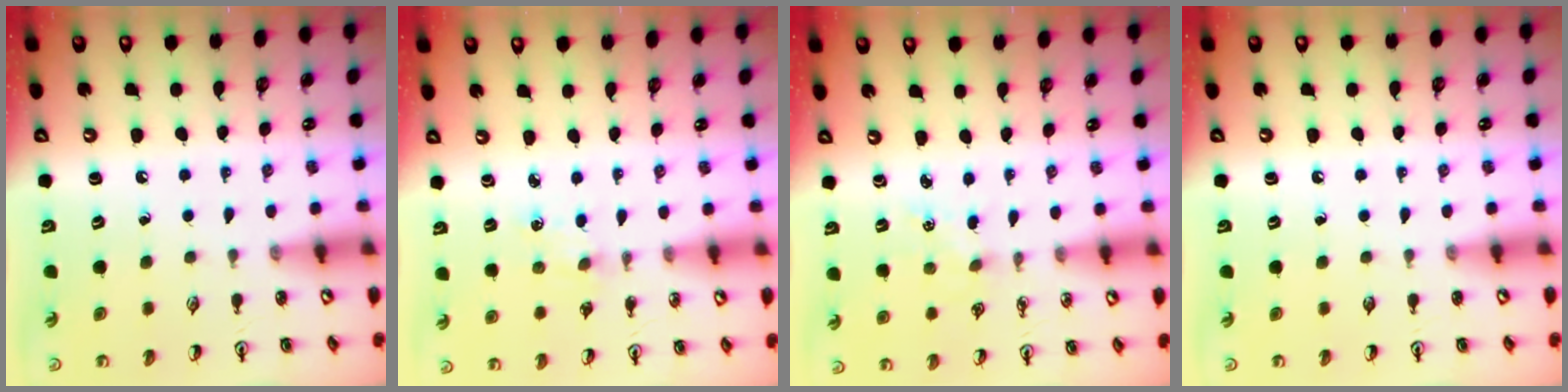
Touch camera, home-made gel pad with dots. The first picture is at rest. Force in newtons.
{"total": 2.9, "press": 2.8, "slide": 0.4}
{"total": 2.7, "press": 2.7, "slide": 0.4}
{"total": 0.0}